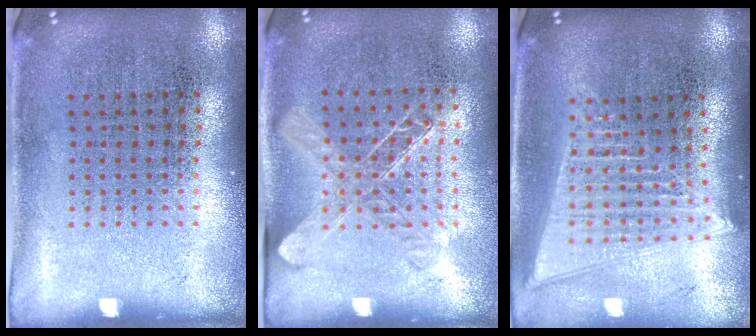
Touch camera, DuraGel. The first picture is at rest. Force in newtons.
{"total": 1.4, "press": 1.2, "slide": 0.6}
{"total": 2.0, "press": 1.7, "slide": 1.1}